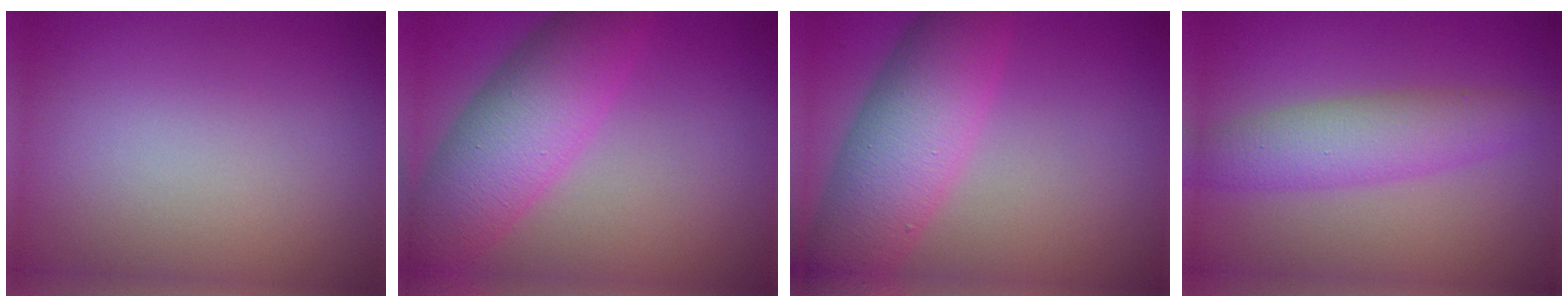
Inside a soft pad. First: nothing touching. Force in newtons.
{"total": 7.5, "press": 7.5, "slide": 0.2}
{"total": 7.3, "press": 7.3, "slide": 0.2}
{"total": 4.2, "press": 4.2, "slide": 0.1}